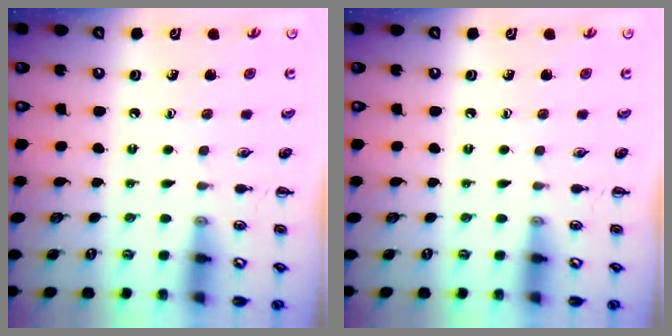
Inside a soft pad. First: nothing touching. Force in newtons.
{"total": 0.0}